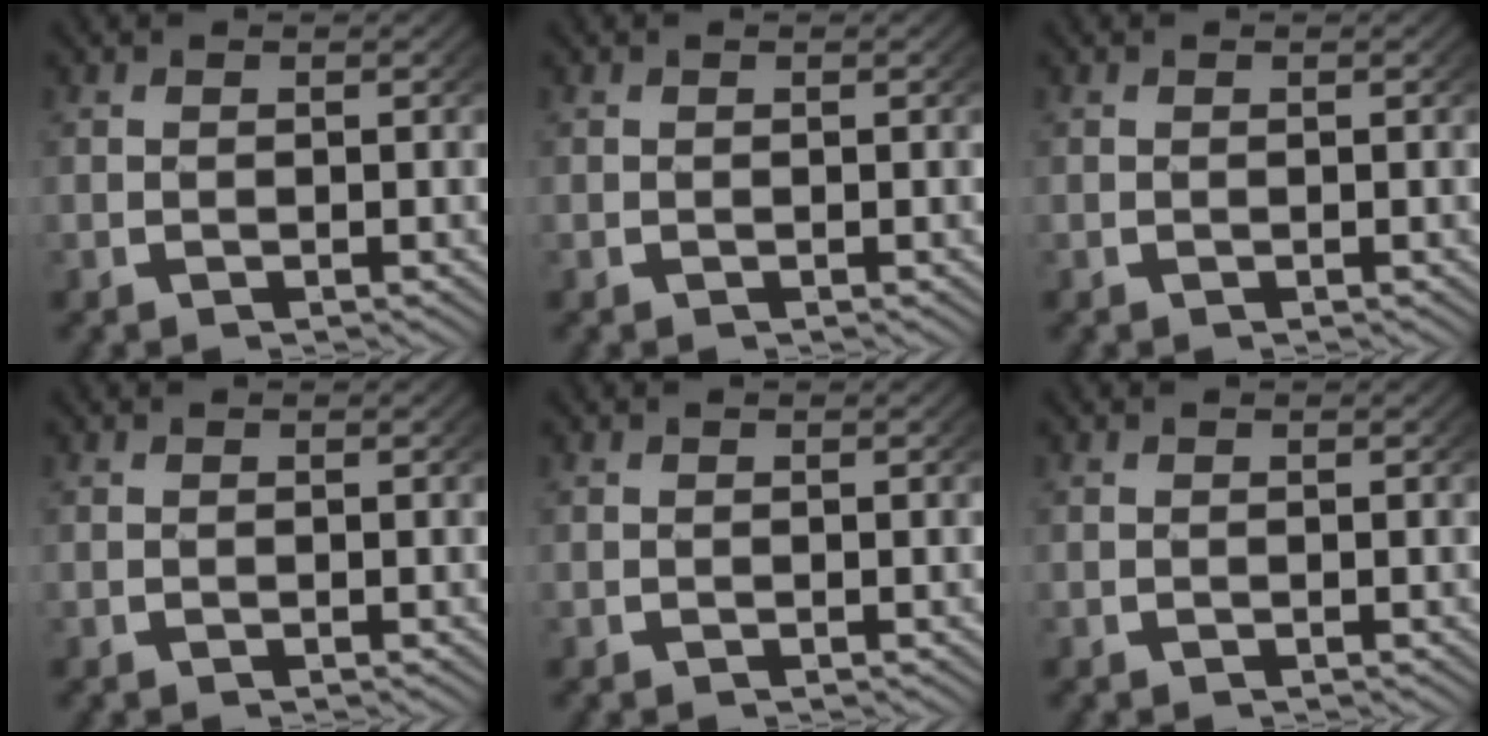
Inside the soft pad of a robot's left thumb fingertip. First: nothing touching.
{"total": 0.0}
{"total": 0.0}
{"total": 0.0}
{"total": 0.0}
{"total": 0.0}